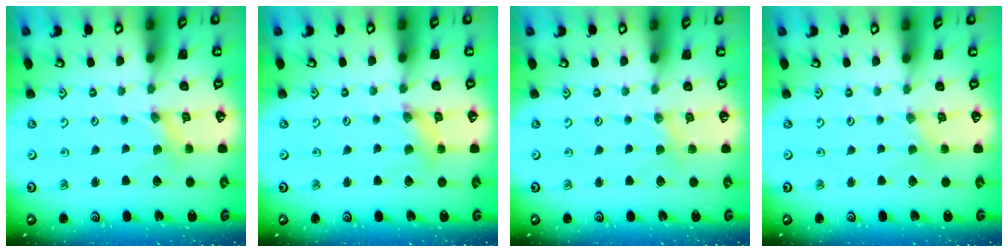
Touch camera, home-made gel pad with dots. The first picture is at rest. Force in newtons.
{"total": 3.1, "press": 3.1, "slide": 0.4}
{"total": 2.1, "press": 2.1, "slide": 0.4}
{"total": 0.0}